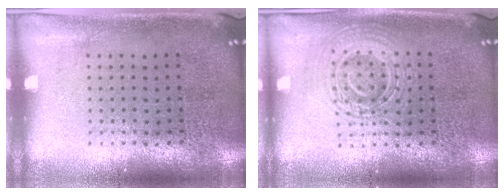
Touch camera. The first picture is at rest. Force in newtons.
{"total": 1.8, "press": 1.7, "slide": 0.4}